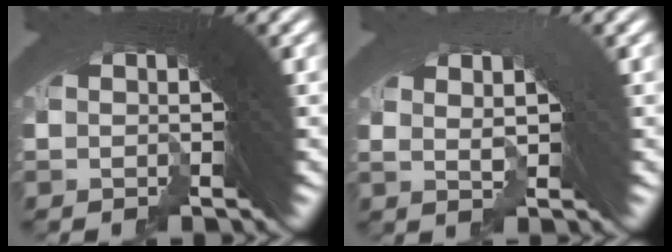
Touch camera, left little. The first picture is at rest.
{"total": 2.0, "force": [0.9, 0.2, 1.8], "torque": [0.001, 0.017, 0.015]}